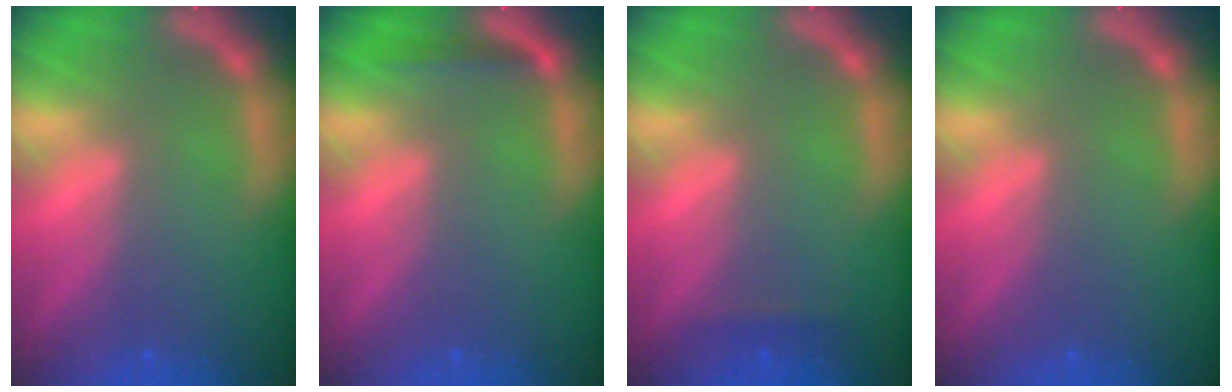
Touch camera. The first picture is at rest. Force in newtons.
{"total": 1.4}
{"total": 0.9}
{"total": 0.0}